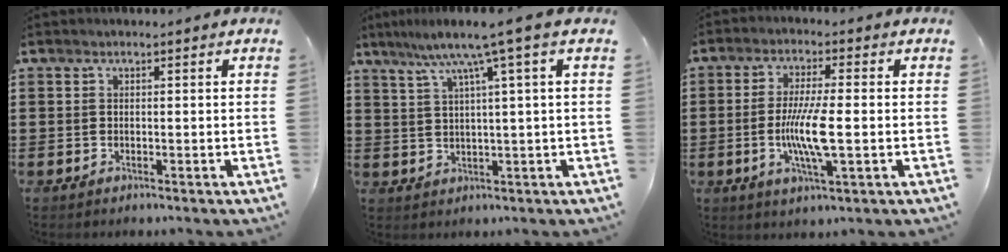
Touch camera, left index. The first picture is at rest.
{"total": 6.7, "force": [3.2, -0.4, 5.9], "torque": [-0.125, -0.006, 0.048]}
{"total": 8.0, "force": [-1.1, 1.3, 7.9], "torque": [-0.154, -0.009, -0.025]}